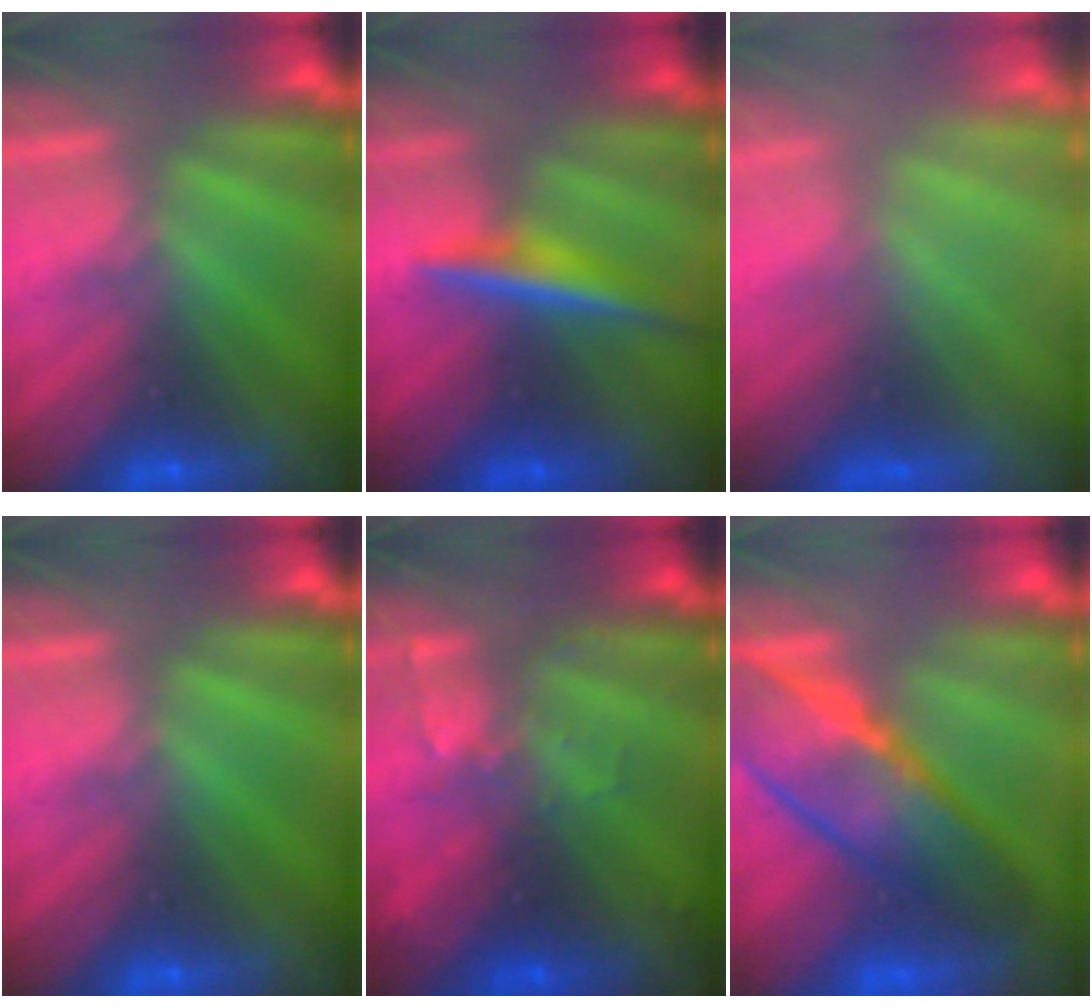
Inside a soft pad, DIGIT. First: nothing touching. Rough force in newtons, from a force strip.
{"total": 4.2}
{"total": 6.3}
{"total": 0.0}
{"total": 3.1}
{"total": 7.3}